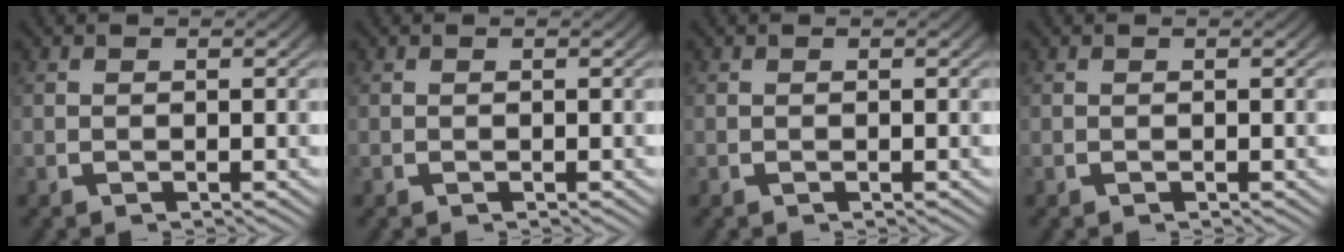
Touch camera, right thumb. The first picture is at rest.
{"total": 0.0}
{"total": 0.0}
{"total": 0.0}